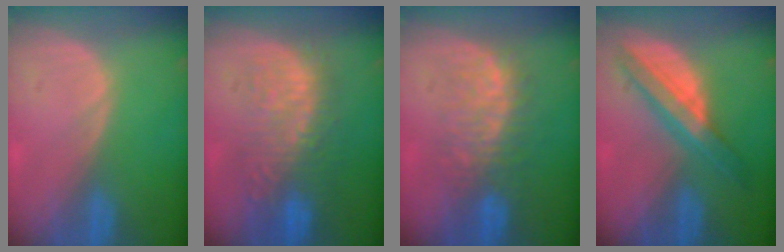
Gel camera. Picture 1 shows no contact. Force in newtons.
{"total": 10.5, "press": 9.5, "slide": 4.4}
{"total": 7.8, "press": 7.6, "slide": 1.6}
{"total": 6.9, "press": 6.9, "slide": 0.2}